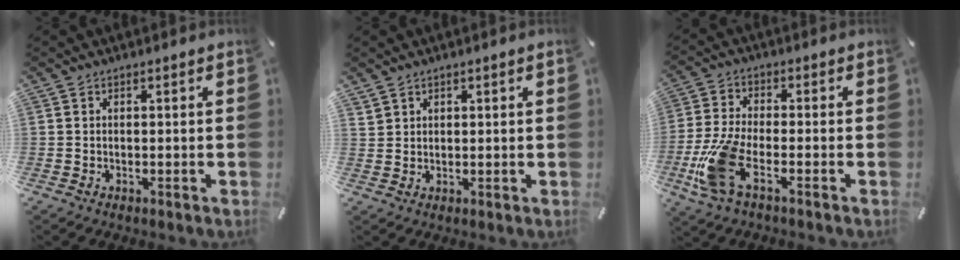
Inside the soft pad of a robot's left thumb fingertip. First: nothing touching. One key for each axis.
{"total": 1.9, "fx": 1.4, "fy": 1.2, "fz": 0.2, "tx": -0.005, "ty": -0.003, "tz": 0.029}
{"total": 11.3, "fx": -4.3, "fy": 4.6, "fz": 9.4, "tx": -0.219, "ty": -0.011, "tz": -0.083}